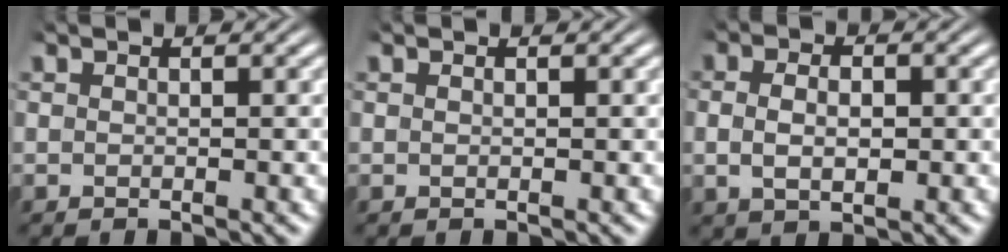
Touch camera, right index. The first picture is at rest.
{"total": 0.0}
{"total": 3.0, "force": [-0.1, 1.7, 2.5], "torque": [-0.045, -0.007, 0.005]}